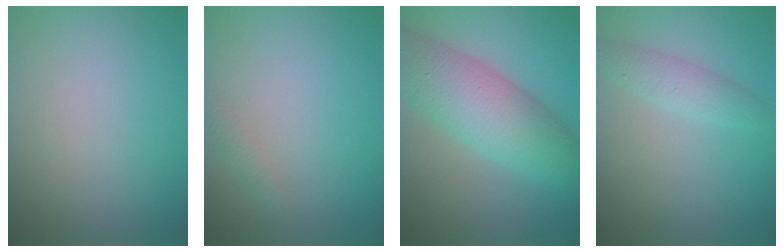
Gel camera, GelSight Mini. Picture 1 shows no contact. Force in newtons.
{"total": 0.9, "press": 0.9, "slide": 0.0}
{"total": 8.6, "press": 8.6, "slide": 0.2}
{"total": 2.3, "press": 2.3, "slide": 0.1}